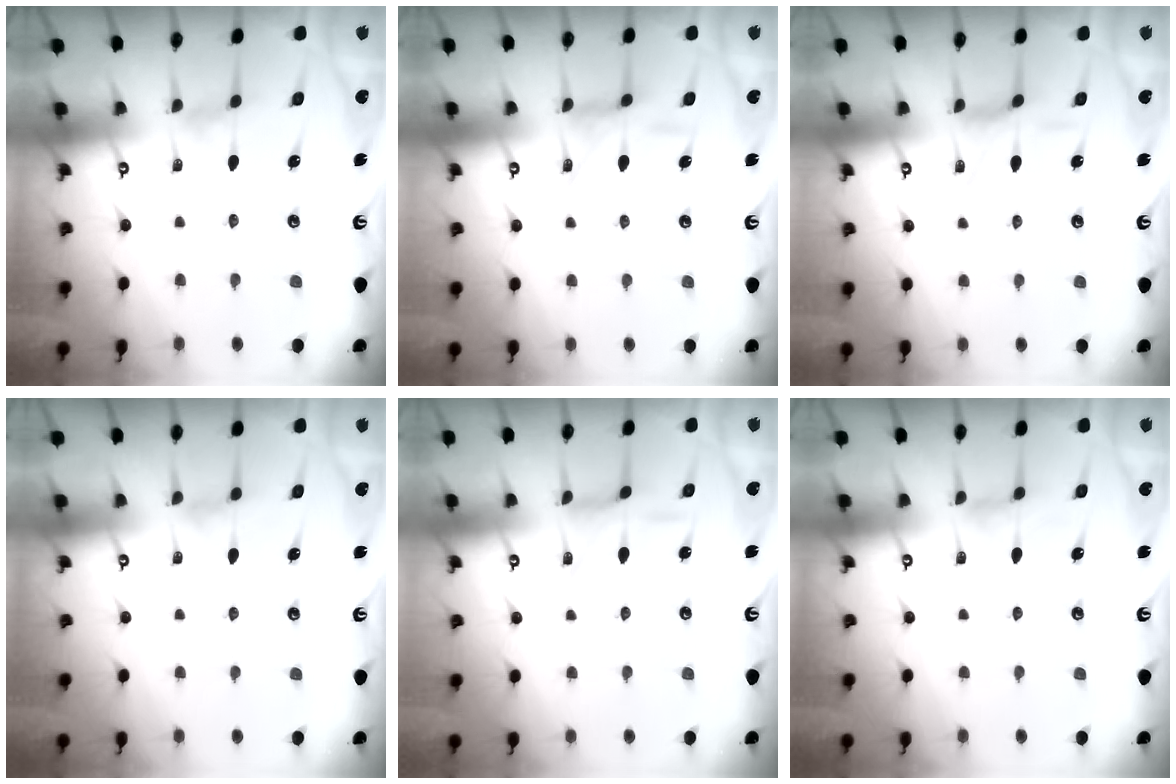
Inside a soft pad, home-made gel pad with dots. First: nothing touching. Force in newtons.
{"total": 4.3, "press": 4.3, "slide": 0.3}
{"total": 1.0, "press": 0.9, "slide": 0.4}
{"total": 0.8, "press": 0.8, "slide": 0.3}
{"total": 1.5, "press": 1.5, "slide": 0.1}
{"total": 1.0, "press": 1.0, "slide": 0.2}